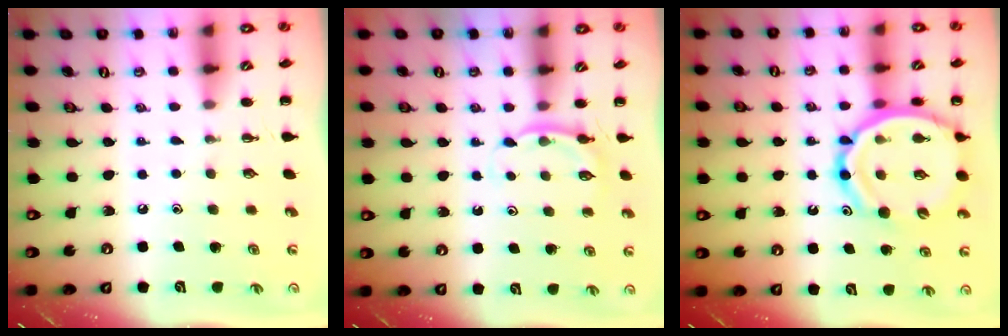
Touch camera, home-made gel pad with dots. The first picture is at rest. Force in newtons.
{"total": 4.5, "press": 4.4, "slide": 1.1}
{"total": 16.9, "press": 16.5, "slide": 3.7}